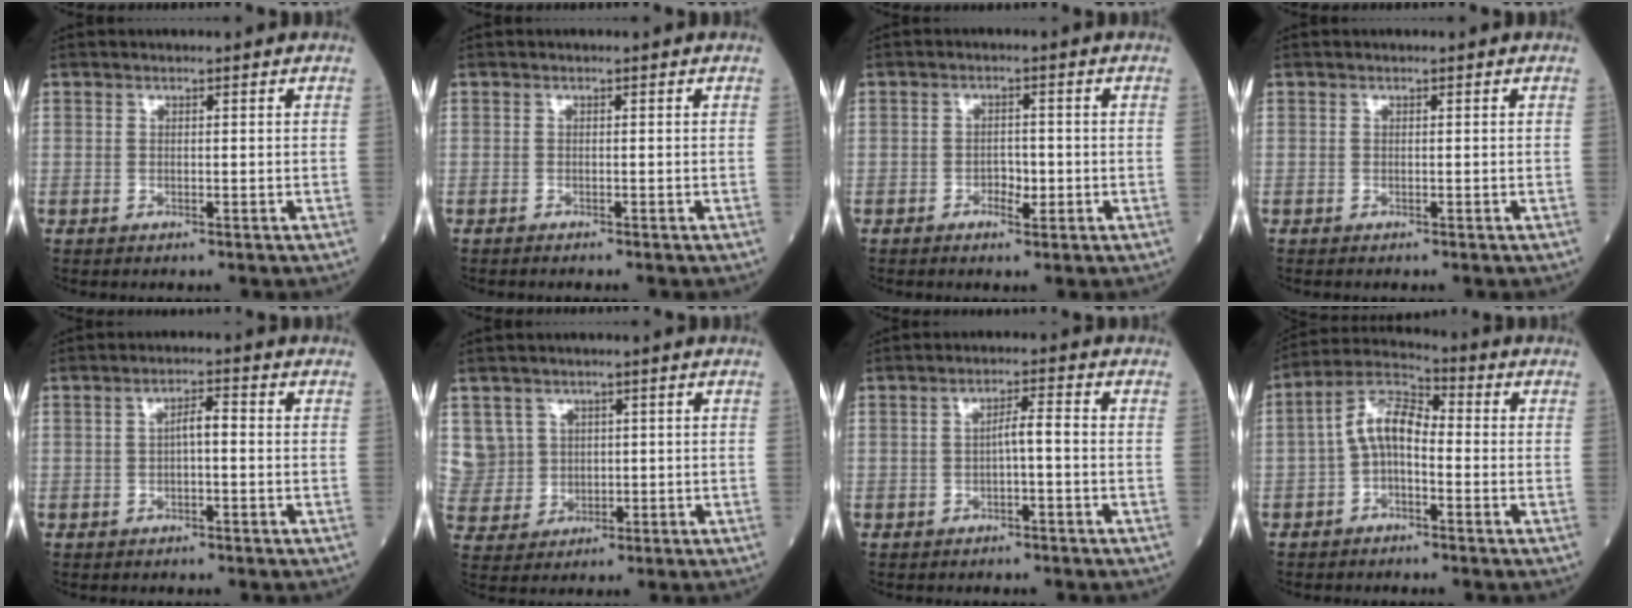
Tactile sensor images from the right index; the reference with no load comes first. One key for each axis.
{"total": 0.7, "fx": -0.7, "fy": -0.1, "fz": 0.3, "tx": -0.009, "ty": -0.001, "tz": -0.010}
{"total": 2.6, "fx": -1.0, "fy": 1.4, "fz": 2.0, "tx": -0.027, "ty": 0.005, "tz": -0.014}
{"total": 0.0}
{"total": 2.7, "fx": -0.1, "fy": 0.6, "fz": 2.6, "tx": -0.046, "ty": 0.007, "tz": -0.002}
{"total": 6.5, "fx": 2.1, "fy": 6.1, "fz": -0.1, "tx": -0.002, "ty": 0.022, "tz": 0.056}
{"total": 2.7, "fx": -0.6, "fy": 0.2, "fz": 2.7, "tx": -0.046, "ty": 0.005, "tz": -0.009}
{"total": 7.2, "fx": -1.0, "fy": 3.3, "fz": 6.3, "tx": -0.129, "ty": 0.027, "tz": -0.027}